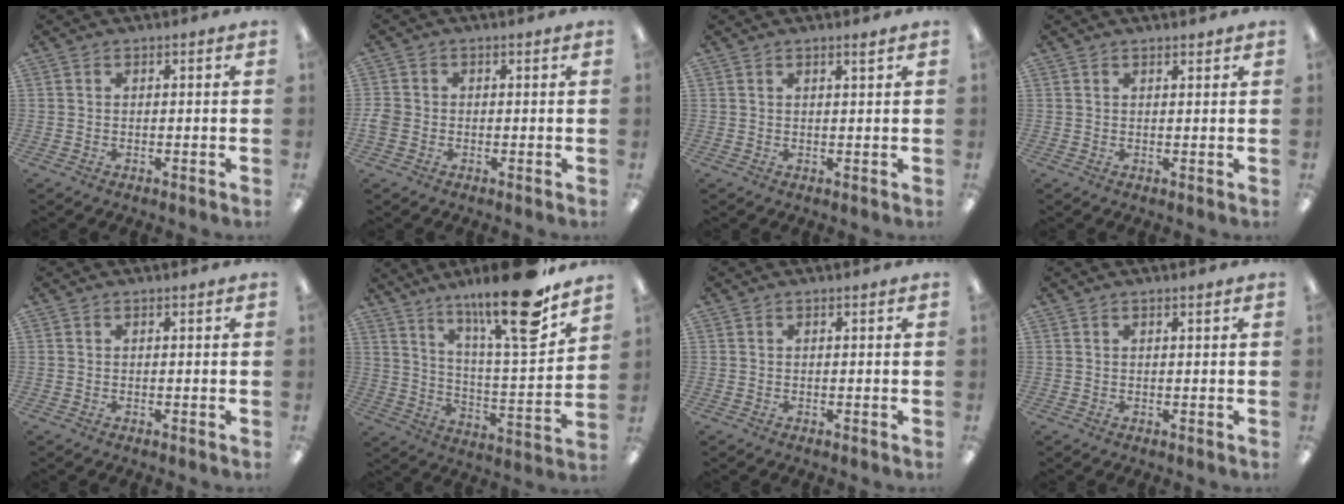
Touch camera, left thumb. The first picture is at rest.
{"total": 2.8, "force": [-0.8, 2.3, 1.4], "torque": [-0.027, 0.004, -0.015]}
{"total": 1.4, "force": [1.1, 0.0, 0.8], "torque": [-0.018, -0.002, 0.019]}
{"total": 1.0, "force": [1.0, 0.2, 0.3], "torque": [-0.006, -0.001, 0.019]}
{"total": 0.0}
{"total": 21.1, "force": [15.4, 3.4, 14.0], "torque": [-0.220, -0.103, 0.241]}
{"total": 0.0}
{"total": 0.7, "force": [0.6, 0.0, 0.5], "torque": [-0.010, 0.000, 0.010]}